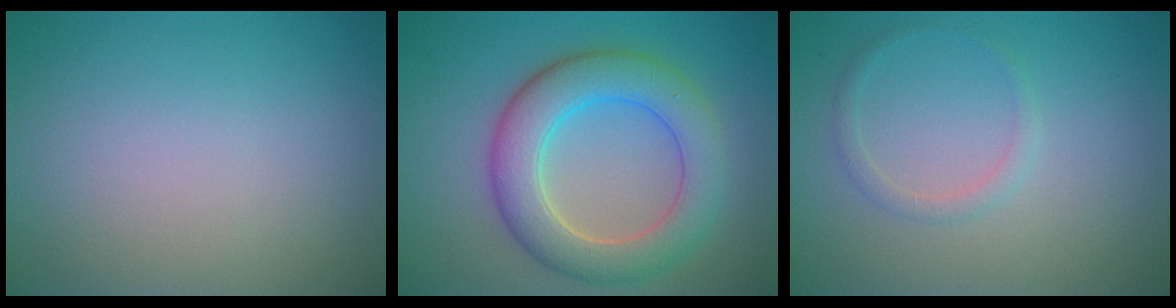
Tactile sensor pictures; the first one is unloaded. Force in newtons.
{"total": 6.8, "press": 6.8, "slide": 0.2}
{"total": 1.2, "press": 1.2, "slide": 0.2}